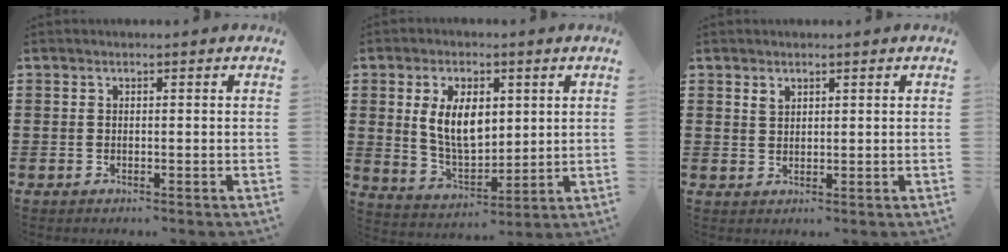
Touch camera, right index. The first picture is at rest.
{"total": 8.6, "force": [2.0, 5.0, 6.6], "torque": [-0.129, 0.007, 0.033]}
{"total": 1.4, "force": [1.1, 0.8, 0.5], "torque": [-0.011, 0.002, 0.021]}